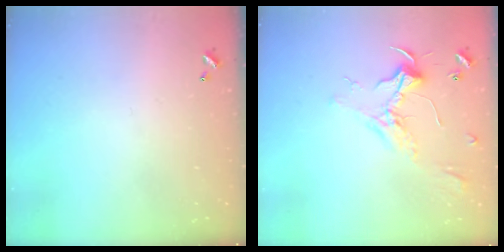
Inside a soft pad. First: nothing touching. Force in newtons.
{"total": 2.2, "press": 2.1, "slide": 0.7}